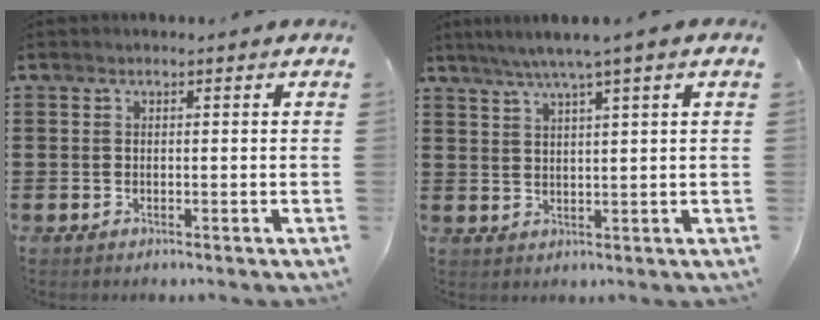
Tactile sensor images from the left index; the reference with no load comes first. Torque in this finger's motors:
{"motor_torque": [1.12, -1.02, 0.68, 0.18]}